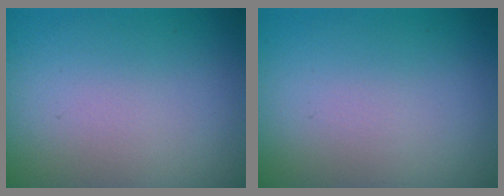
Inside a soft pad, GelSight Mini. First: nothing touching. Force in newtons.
{"total": 0.0}